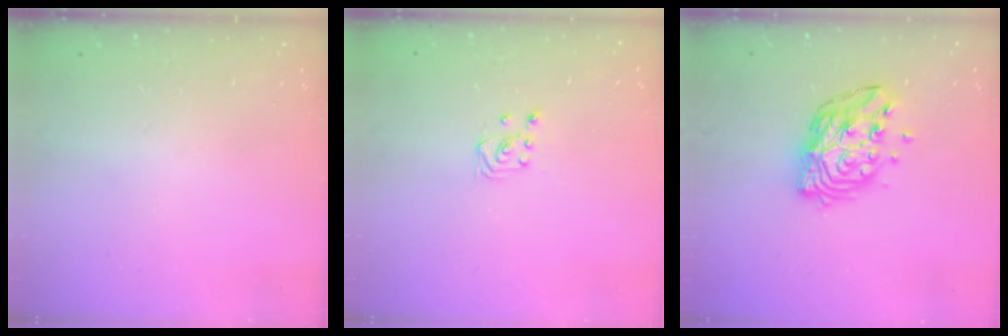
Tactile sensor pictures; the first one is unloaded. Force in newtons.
{"total": 3.4, "press": 3.3, "slide": 0.8}
{"total": 14.1, "press": 14.0, "slide": 1.3}